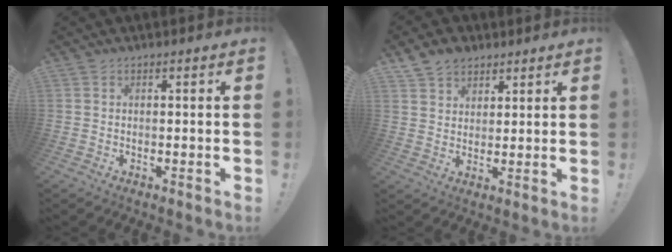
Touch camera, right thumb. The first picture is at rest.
{"total": 6.7, "force": [4.8, 4.4, 1.5], "torque": [-0.028, -0.025, 0.095]}